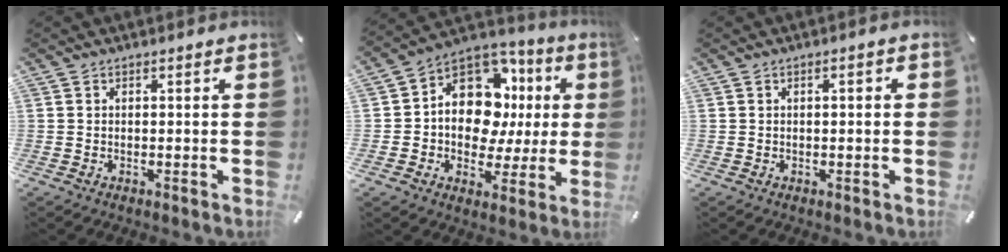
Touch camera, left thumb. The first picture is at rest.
{"total": 14.6, "force": [1.9, 11.3, 9.1], "torque": [-0.153, -0.021, 0.036]}
{"total": 1.4, "force": [-0.1, 0.5, 1.3], "torque": [-0.024, 0.004, -0.003]}